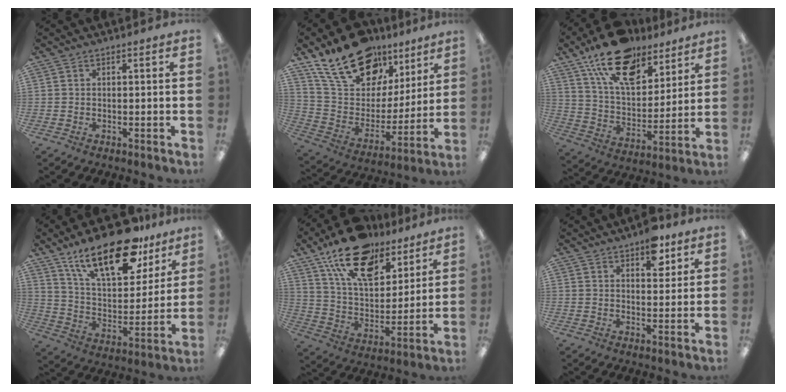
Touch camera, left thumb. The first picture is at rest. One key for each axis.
{"total": 21.6, "fx": 15.2, "fy": 12.2, "fz": 9.2, "tx": -0.157, "ty": -0.093, "tz": 0.276}
{"total": 19.2, "fx": 13.3, "fy": 9.6, "fz": 10.1, "tx": -0.179, "ty": -0.066, "tz": 0.237}
{"total": 23.9, "fx": 15.8, "fy": 9.8, "fz": 15.0, "tx": -0.245, "ty": -0.084, "tz": 0.272}
{"total": 19.4, "fx": 13.1, "fy": 9.7, "fz": 10.4, "tx": -0.185, "ty": -0.066, "tz": 0.234}
{"total": 7.7, "fx": 4.9, "fy": 3.9, "fz": 4.4, "tx": -0.034, "ty": -0.028, "tz": 0.078}